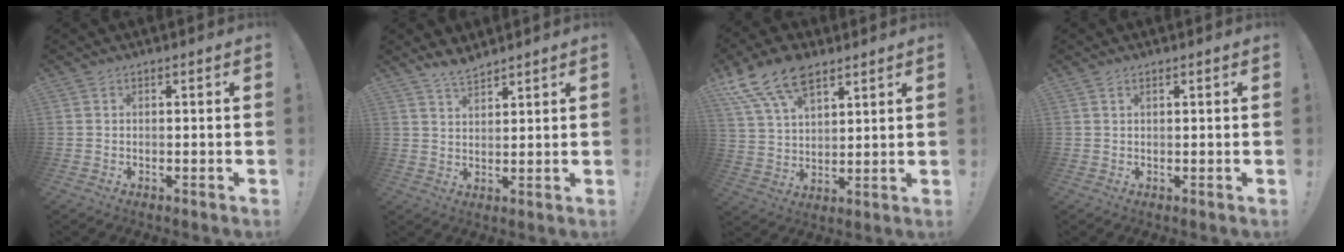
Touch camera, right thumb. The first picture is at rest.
{"total": 4.8, "force": [4.3, 1.3, 1.5], "torque": [-0.030, -0.023, 0.080]}
{"total": 13.7, "force": [9.1, 7.1, 7.3], "torque": [-0.151, -0.041, 0.172]}
{"total": 0.9, "force": [0.6, 0.4, 0.5], "torque": [-0.010, 0.000, 0.012]}